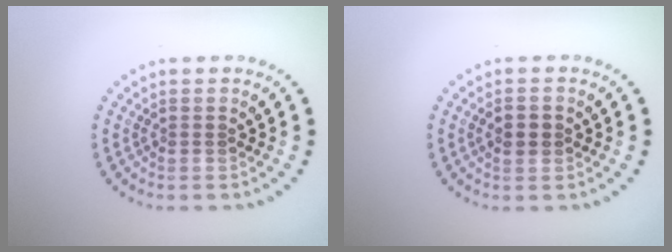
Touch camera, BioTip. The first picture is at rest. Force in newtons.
{"total": 2.3, "press": 2.3, "slide": 0.2}